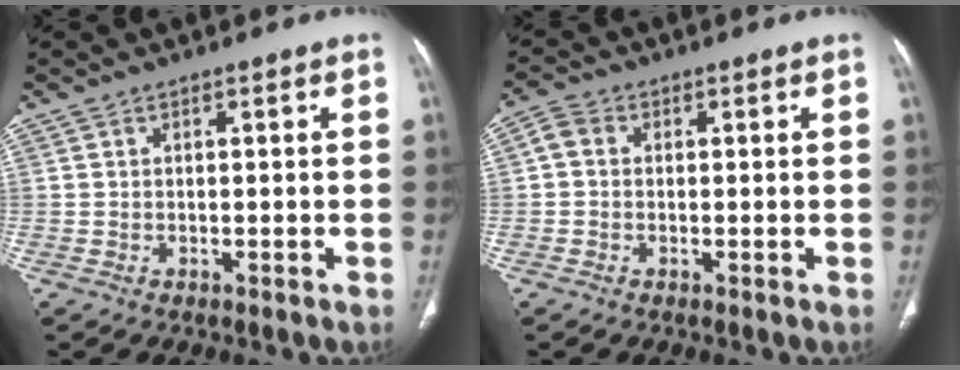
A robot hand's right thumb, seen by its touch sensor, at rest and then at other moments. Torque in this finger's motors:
{"motor_torque": [0.29, 0.28, 0.36, -0.12, 0.01]}